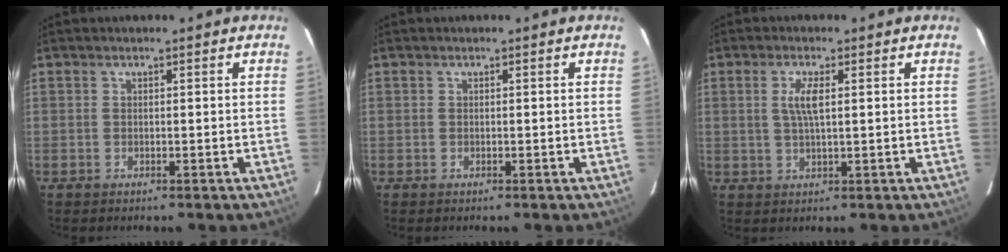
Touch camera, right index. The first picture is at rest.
{"total": 0.0}
{"total": 3.7, "force": [0.8, 0.8, 3.5], "torque": [-0.069, 0.000, 0.016]}